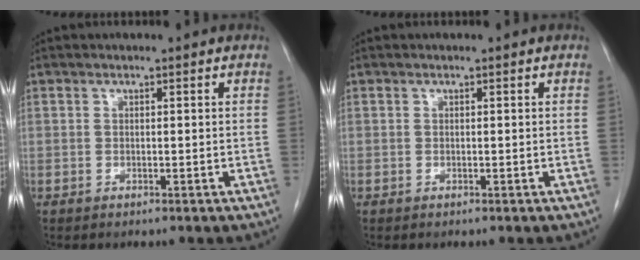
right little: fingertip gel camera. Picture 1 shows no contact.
{"total": 0.0}